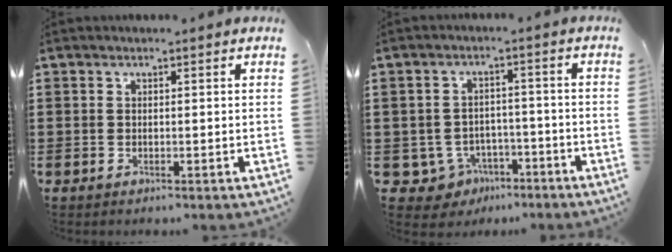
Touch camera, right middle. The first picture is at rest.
{"total": 4.3, "force": [-3.2, 2.7, 0.9], "torque": [-0.033, 0.008, -0.065]}